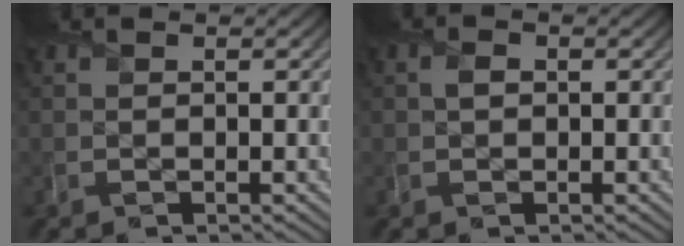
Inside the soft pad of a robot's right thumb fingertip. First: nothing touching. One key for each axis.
{"total": 1.1, "fx": -0.1, "fy": 0.9, "fz": 0.6, "tx": -0.015, "ty": -0.002, "tz": -0.004}